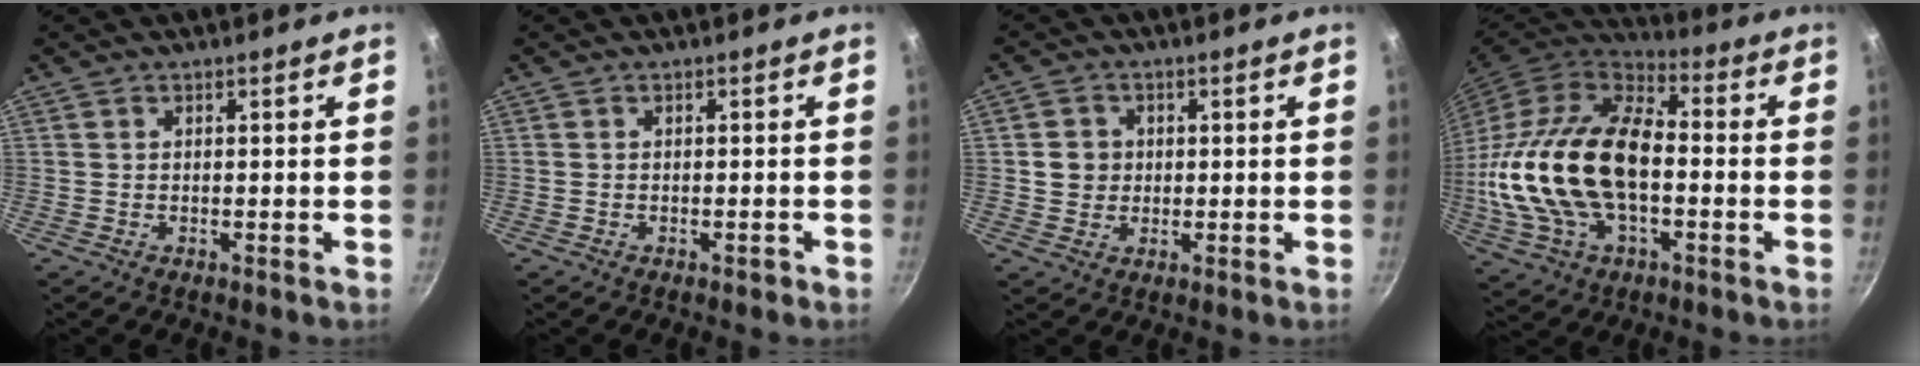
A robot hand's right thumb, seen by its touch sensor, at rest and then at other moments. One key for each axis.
{"total": 0.9, "fx": -0.6, "fy": 0.3, "fz": 0.6, "tx": -0.010, "ty": 0.009, "tz": -0.005}
{"total": 4.3, "fx": 0.4, "fy": 4.0, "fz": 1.6, "tx": -0.007, "ty": 0.007, "tz": 0.003}
{"total": 25.7, "fx": -2.0, "fy": 14.8, "fz": 21.0, "tx": -0.407, "ty": 0.032, "tz": -0.039}